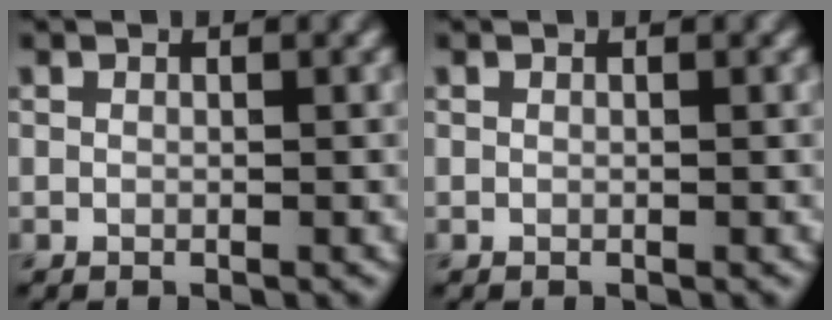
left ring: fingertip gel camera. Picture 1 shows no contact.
{"total": 0.0}